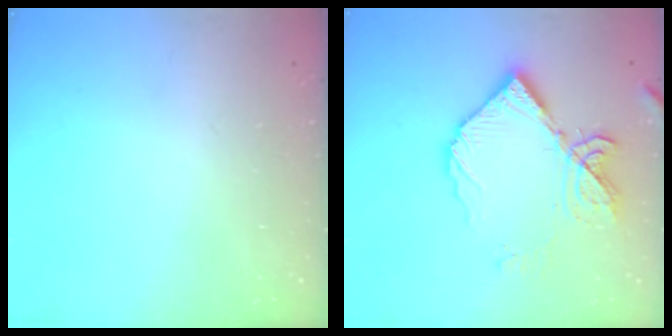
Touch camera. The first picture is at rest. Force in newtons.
{"total": 14.9, "press": 14.8, "slide": 1.3}